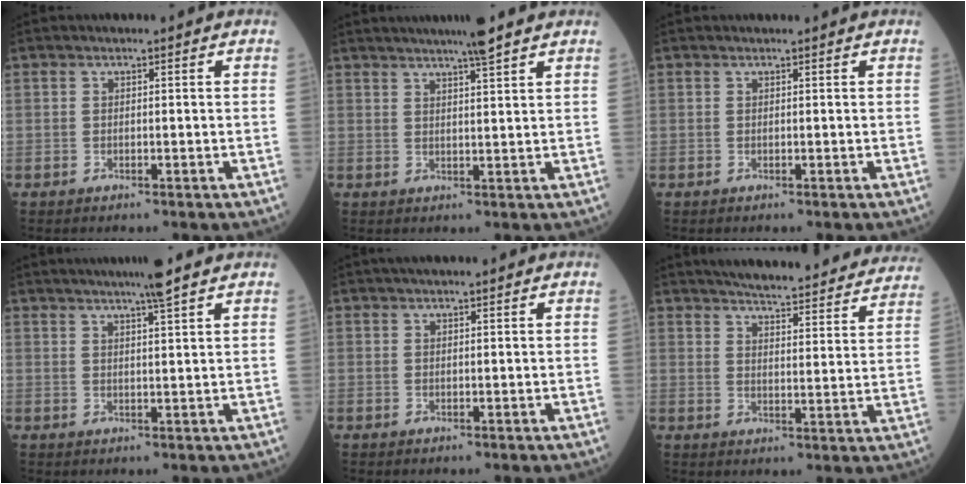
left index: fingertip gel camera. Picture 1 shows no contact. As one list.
[{"total": 5.6, "force": [4.5, -0.6, 3.2], "torque": [-0.052, 0.014, 0.071]}, {"total": 1.0, "force": [1.0, 0.0, 0.2], "torque": [-0.004, 0.010, 0.015]}, {"total": 5.1, "force": [4.1, -0.8, 3.0], "torque": [-0.048, 0.011, 0.065]}, {"total": 3.9, "force": [3.2, 0.5, 2.1], "torque": [-0.023, 0.027, 0.048]}, {"total": 25.2, "force": [23.3, 3.5, 8.9], "torque": [-0.120, -0.039, 0.279]}]